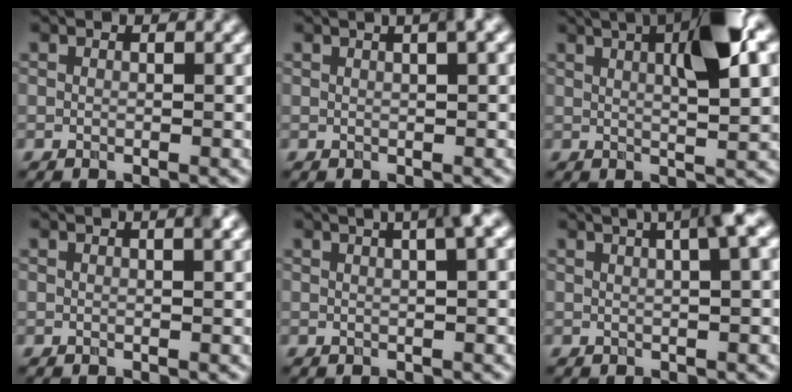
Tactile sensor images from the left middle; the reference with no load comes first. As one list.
[{"total": 2.8, "force": [1.4, 0.7, 2.4], "torque": [-0.020, 0.008, 0.006]}, {"total": 8.8, "force": [3.0, 2.3, 7.9], "torque": [-0.107, 0.015, 0.044]}, {"total": 1.6, "force": [0.8, 0.4, 1.3], "torque": [-0.014, 0.004, 0.005]}, {"total": 4.3, "force": [2.0, 1.2, 3.6], "torque": [-0.027, 0.018, 0.010]}, {"total": 4.8, "force": [2.2, 1.3, 4.1], "torque": [-0.036, 0.019, 0.014]}]